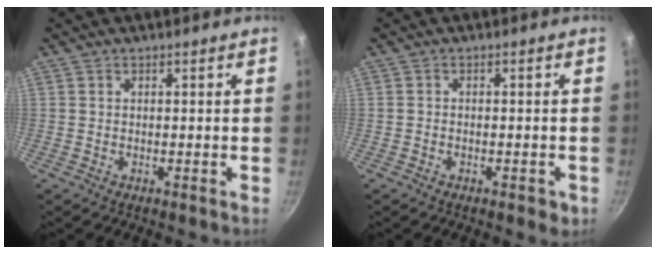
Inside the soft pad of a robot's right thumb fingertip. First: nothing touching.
{"total": 2.6, "force": [-1.3, 1.3, 1.8], "torque": [-0.027, 0.010, -0.013]}